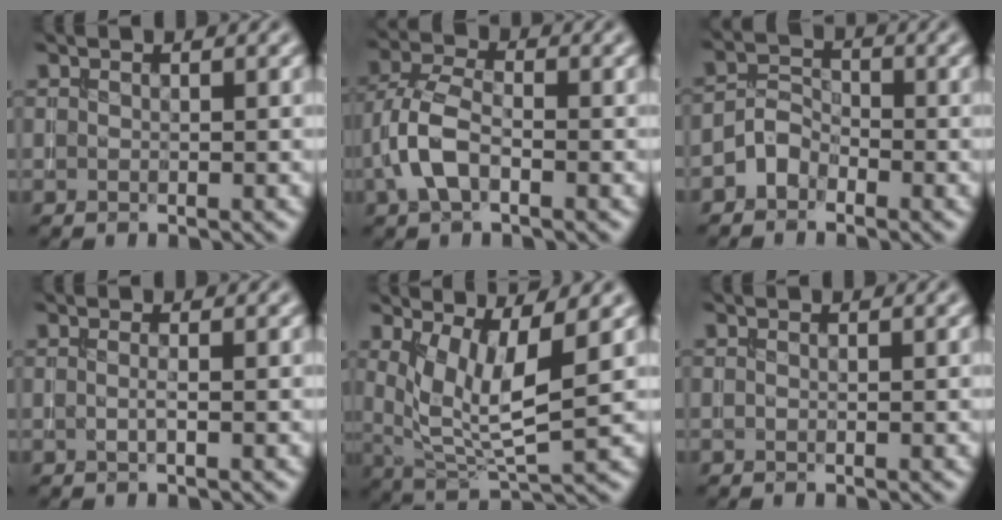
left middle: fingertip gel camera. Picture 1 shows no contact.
{"total": 4.4, "force": [-1.5, 2.3, 3.4], "torque": [-0.079, 0.008, -0.042]}
{"total": 2.3, "force": [-1.6, 1.5, 0.8], "torque": [-0.013, 0.013, -0.037]}
{"total": 0.9, "force": [-0.2, 0.2, 0.9], "torque": [-0.017, -0.005, -0.005]}
{"total": 6.0, "force": [1.7, 2.0, 5.4], "torque": [-0.111, -0.021, 0.040]}
{"total": 0.0}